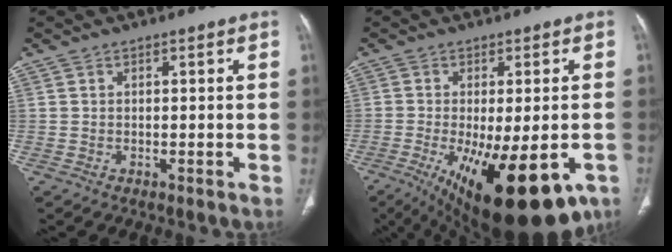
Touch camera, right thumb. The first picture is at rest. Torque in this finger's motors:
{"motor_torque": [1.65, 2.81, 0.36, -0.18, 0.49]}